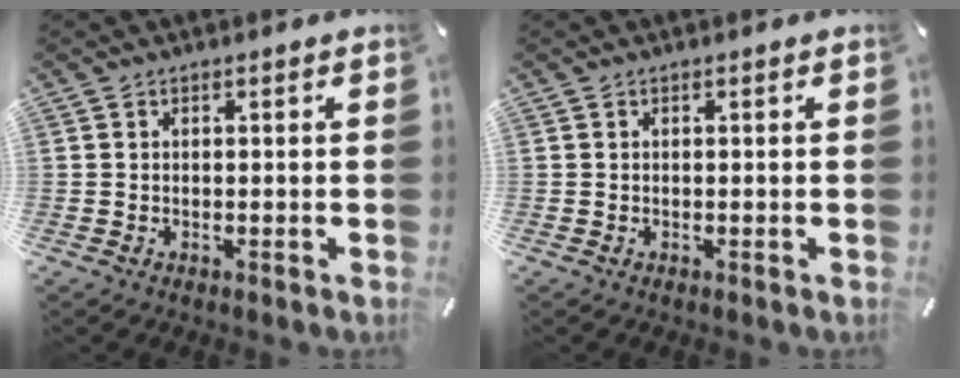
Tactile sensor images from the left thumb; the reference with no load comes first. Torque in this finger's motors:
{"motor_torque": [-0.15, -0.21, -0.03, 0.10, 0.00]}